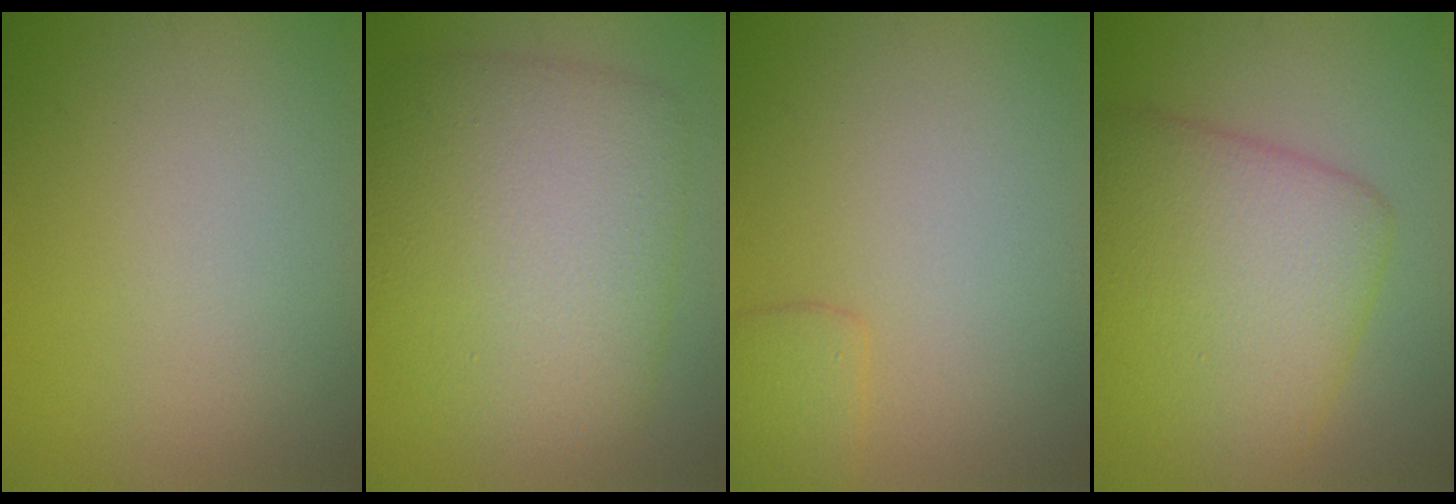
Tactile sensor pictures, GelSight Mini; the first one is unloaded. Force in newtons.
{"total": 9.2, "press": 9.2, "slide": 0.2}
{"total": 1.7, "press": 1.7, "slide": 0.1}
{"total": 8.5, "press": 8.5, "slide": 0.0}